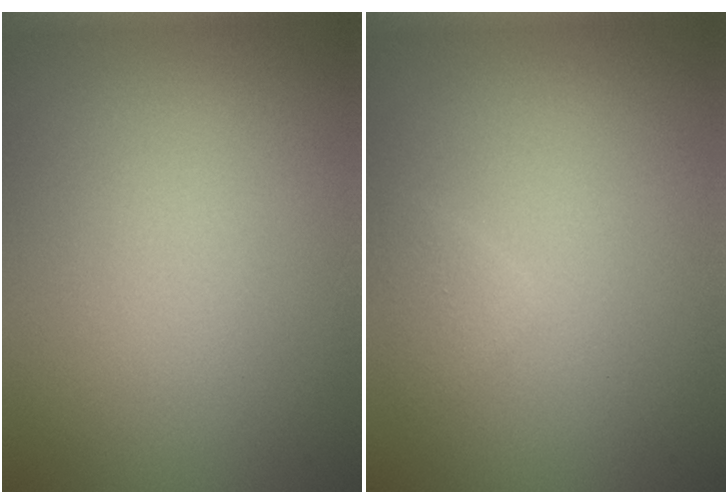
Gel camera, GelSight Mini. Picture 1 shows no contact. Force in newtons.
{"total": 1.1, "press": 1.1, "slide": 0.0}